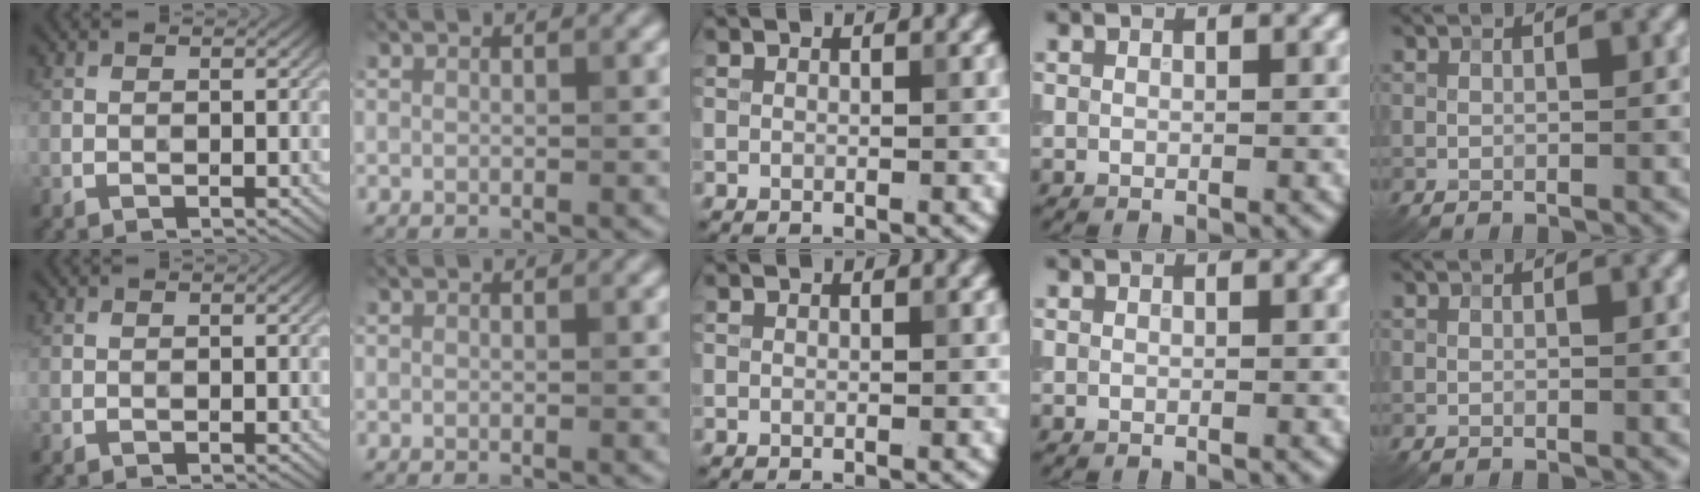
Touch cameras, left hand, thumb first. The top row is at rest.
{}